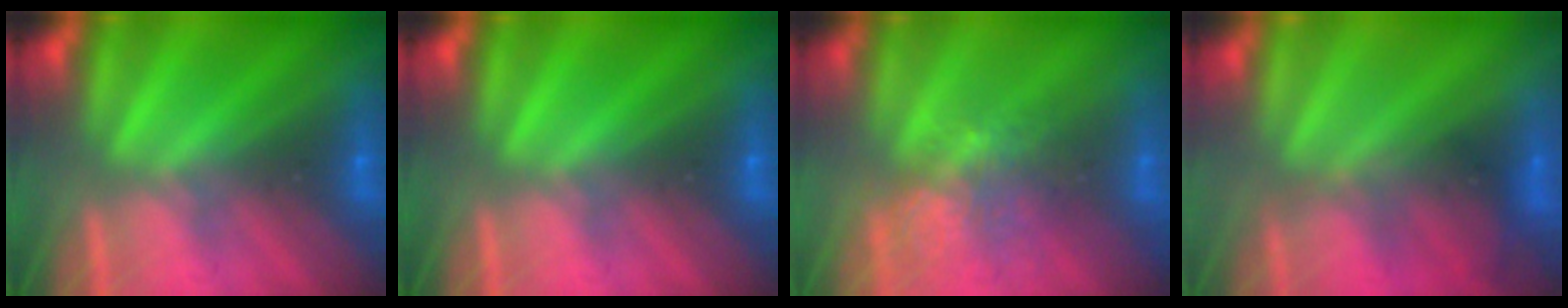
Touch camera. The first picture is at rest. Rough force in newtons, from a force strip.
{"total": 0.0}
{"total": 3.7}
{"total": 4.6}